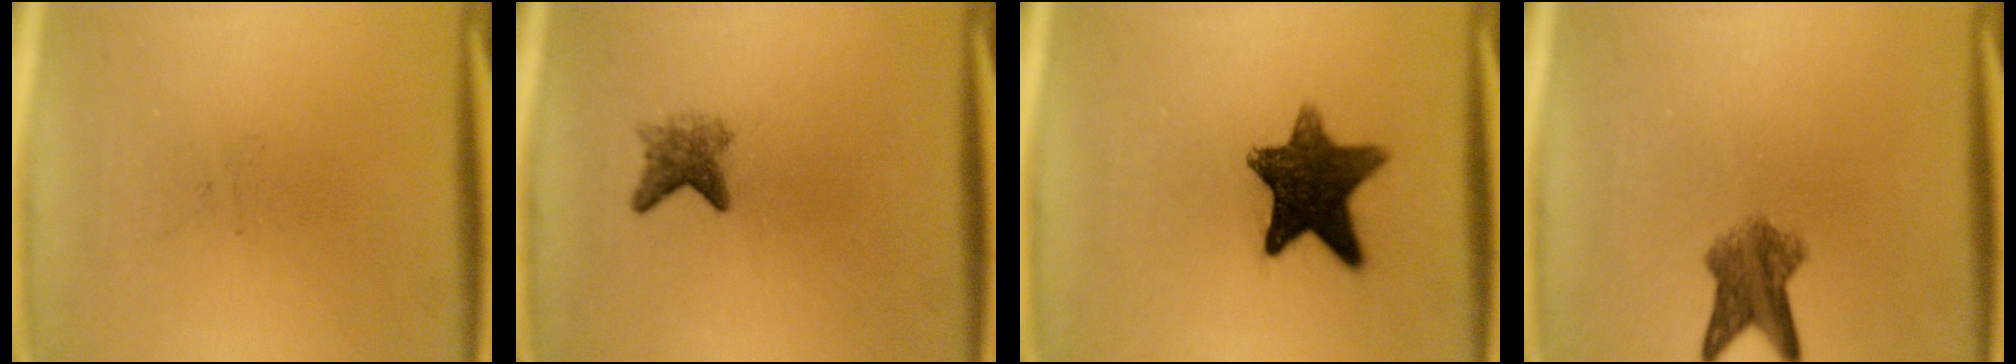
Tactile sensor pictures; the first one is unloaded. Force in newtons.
{"total": 2.9}
{"total": 11.7}
{"total": 5.4}